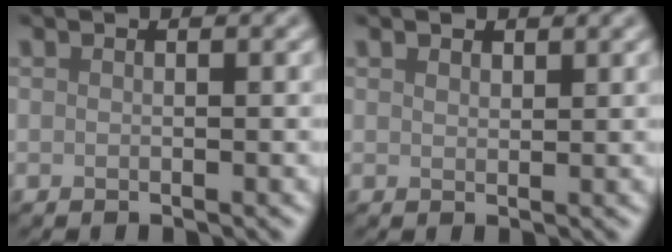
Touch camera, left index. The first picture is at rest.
{"total": 1.0, "force": [0.8, 0.4, 0.2], "torque": [-0.006, 0.001, 0.015]}